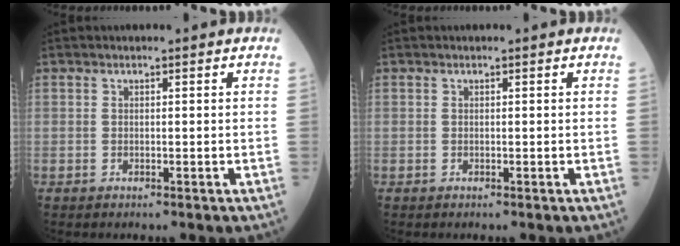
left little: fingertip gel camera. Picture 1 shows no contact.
{"total": 0.0}